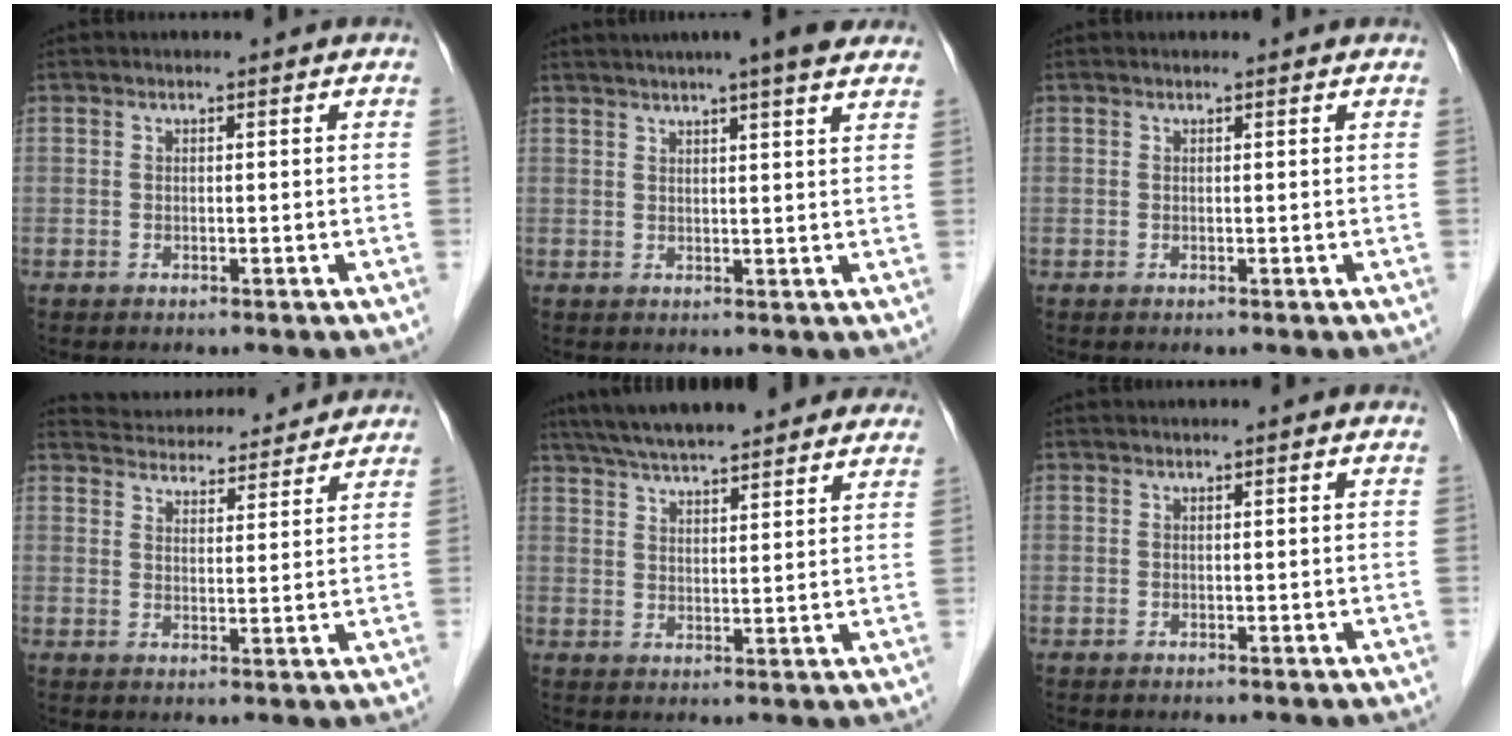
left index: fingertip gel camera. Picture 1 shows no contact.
{"total": 11.0, "force": [9.0, 0.6, 6.4], "torque": [-0.092, 0.020, 0.105]}
{"total": 0.8, "force": [0.7, 0.2, 0.1], "torque": [-0.007, 0.008, 0.010]}
{"total": 14.7, "force": [14.1, 2.9, 3.2], "torque": [-0.043, 0.028, 0.187]}
{"total": 18.4, "force": [16.0, 3.4, 8.5], "torque": [-0.135, 0.043, 0.224]}
{"total": 0.0}